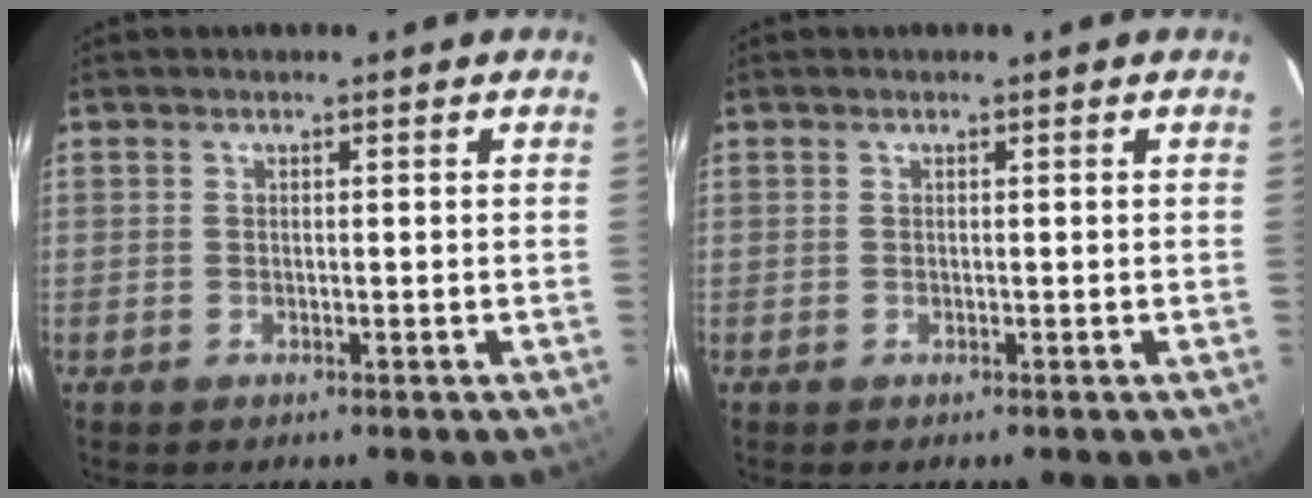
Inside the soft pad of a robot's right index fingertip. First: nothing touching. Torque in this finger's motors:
{"motor_torque": [0.12, 0.16, -0.02, 0.01]}